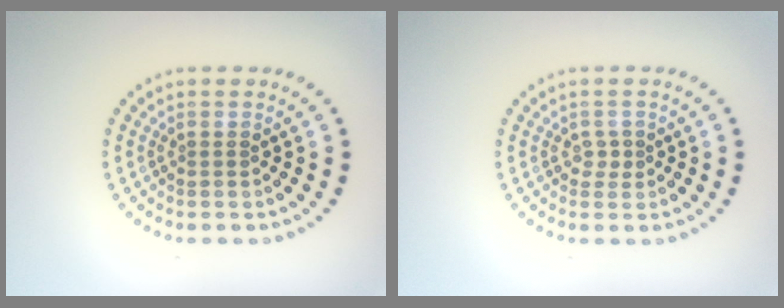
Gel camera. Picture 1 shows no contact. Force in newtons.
{"total": 1.1, "press": 1.0, "slide": 0.5}